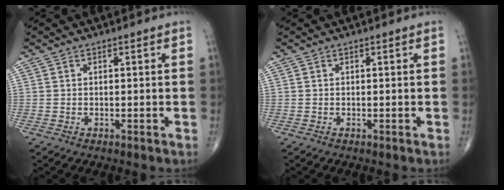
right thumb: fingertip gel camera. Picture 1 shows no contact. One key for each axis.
{"total": 0.0}